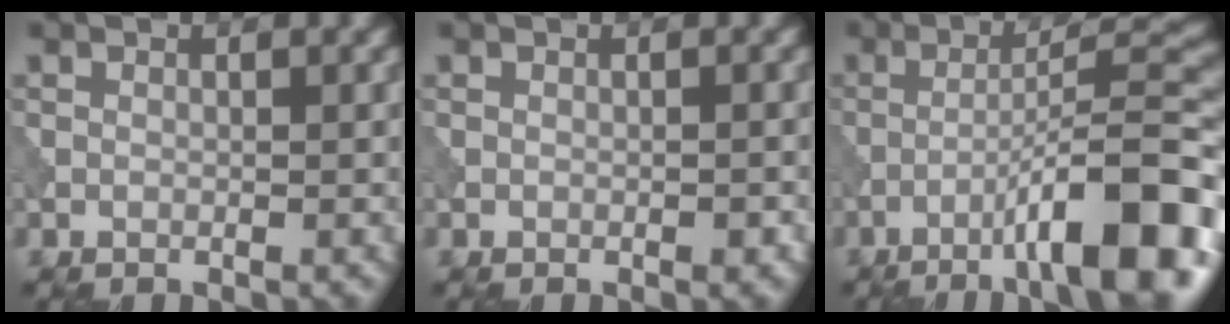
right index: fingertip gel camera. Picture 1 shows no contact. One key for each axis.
{"total": 0.7, "fx": -0.3, "fy": 0.2, "fz": 0.6, "tx": -0.011, "ty": 0.003, "tz": -0.004}
{"total": 11.6, "fx": -5.6, "fy": 2.0, "fz": 10.0, "tx": -0.140, "ty": 0.021, "tz": -0.084}